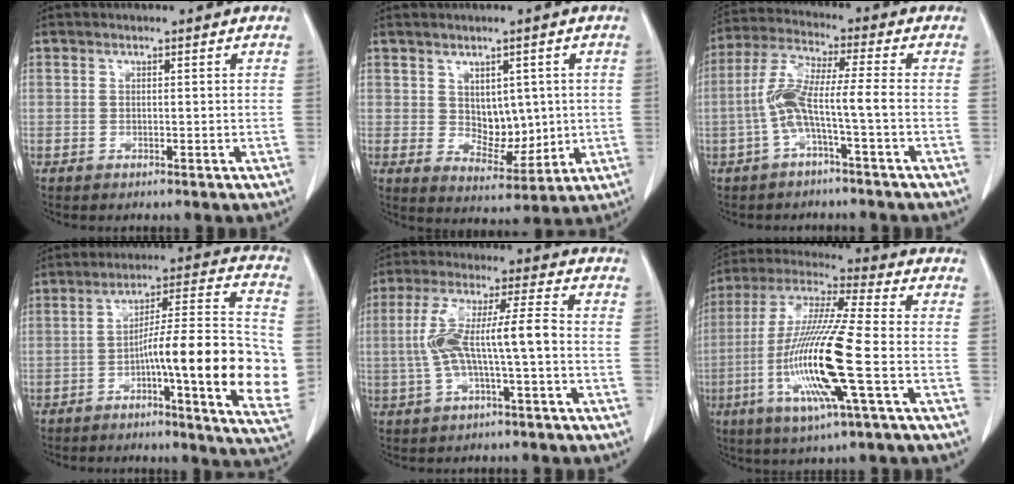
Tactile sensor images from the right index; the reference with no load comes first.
{"total": 6.5, "force": [1.1, 4.1, 5.0], "torque": [-0.069, -0.001, 0.038]}
{"total": 7.5, "force": [-2.1, -0.1, 7.2], "torque": [-0.152, 0.023, -0.042]}
{"total": 19.3, "force": [-3.9, 1.2, 18.8], "torque": [-0.243, 0.011, -0.055]}
{"total": 9.8, "force": [-1.0, 0.9, 9.6], "torque": [-0.191, 0.033, -0.019]}
{"total": 16.8, "force": [-4.2, 0.3, 16.2], "torque": [-0.336, -0.014, -0.084]}